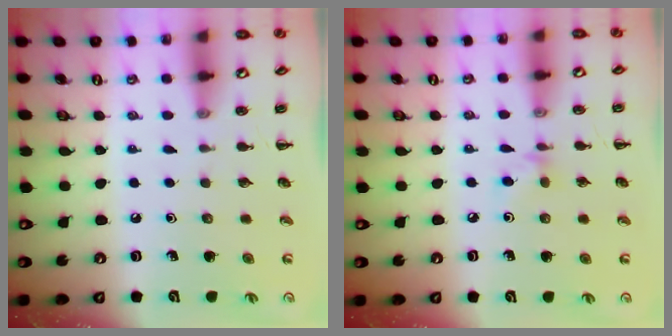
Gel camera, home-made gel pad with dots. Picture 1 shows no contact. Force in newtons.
{"total": 3.9, "press": 3.7, "slide": 1.3}